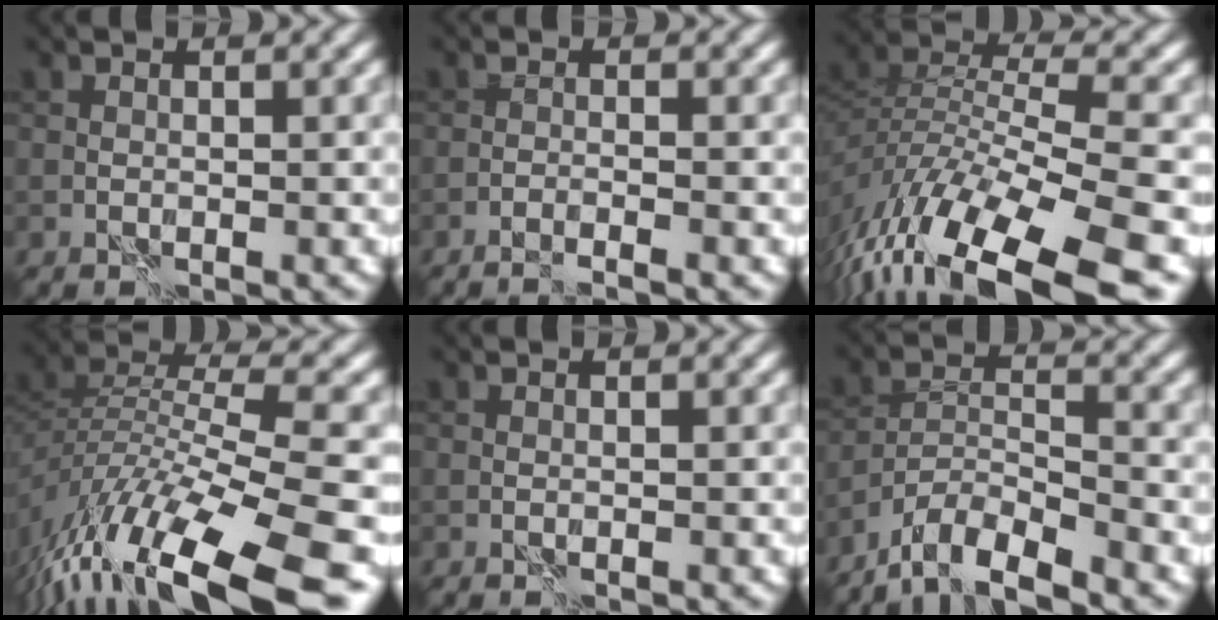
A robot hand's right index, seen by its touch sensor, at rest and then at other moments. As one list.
[{"total": 1.7, "force": [-1.3, 0.1, 1.1], "torque": [-0.022, 0.006, -0.030]}, {"total": 13.2, "force": [-8.4, 4.3, 9.1], "torque": [-0.177, -0.006, -0.149]}, {"total": 13.2, "force": [-9.0, 4.0, 8.8], "torque": [-0.166, 0.002, -0.157]}, {"total": 0.0}, {"total": 6.1, "force": [-5.1, 1.4, 3.1], "torque": [-0.050, -0.005, -0.098]}]